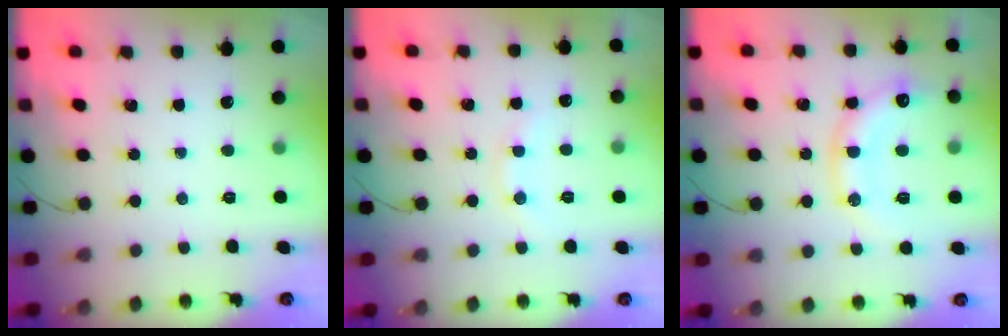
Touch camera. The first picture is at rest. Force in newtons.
{"total": 8.4, "press": 8.3, "slide": 1.3}
{"total": 14.4, "press": 14.4, "slide": 1.2}